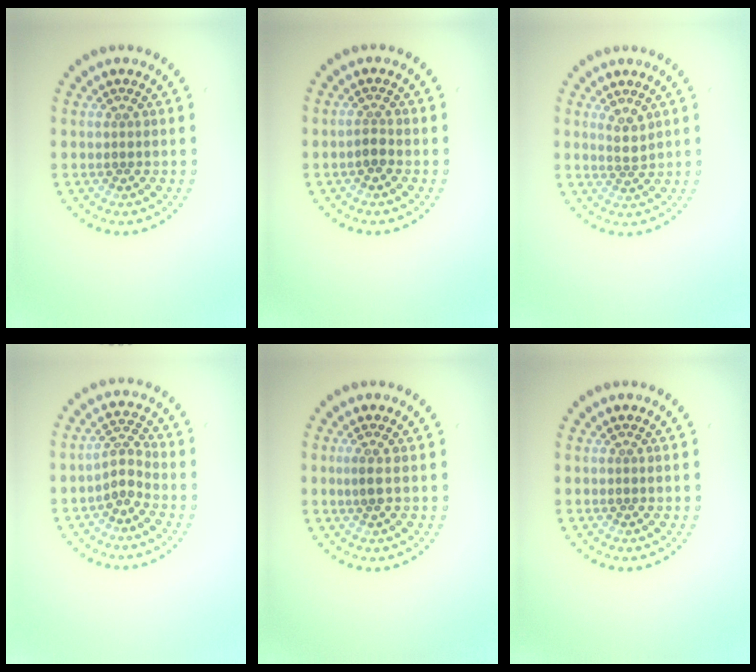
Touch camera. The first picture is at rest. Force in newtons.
{"total": 1.1, "press": 0.9, "slide": 0.7}
{"total": 1.6, "press": 1.2, "slide": 1.0}
{"total": 2.1, "press": 1.5, "slide": 1.5}
{"total": 1.1, "press": 1.0, "slide": 0.5}
{"total": 0.0}